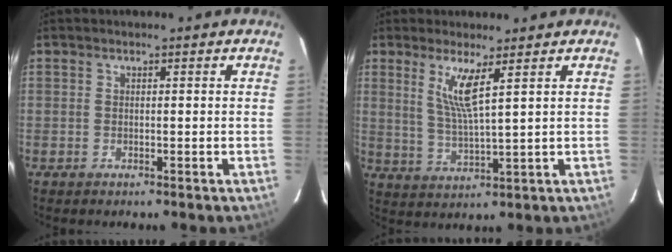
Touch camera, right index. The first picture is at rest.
{"total": 6.1, "force": [3.1, -0.1, 5.3], "torque": [-0.107, -0.016, 0.063]}